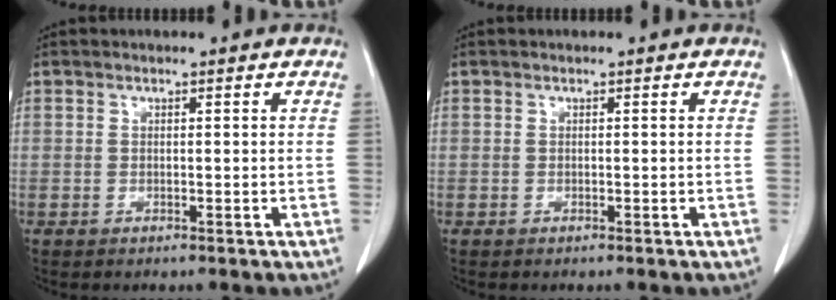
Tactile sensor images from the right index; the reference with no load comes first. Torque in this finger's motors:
{"motor_torque": [0.00, 0.00, 0.00, 0.00]}